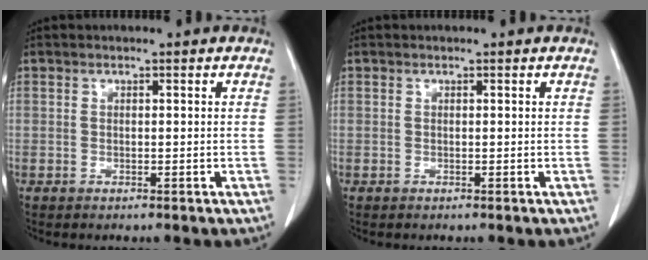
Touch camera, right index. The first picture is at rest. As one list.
[{"total": 0.0}]